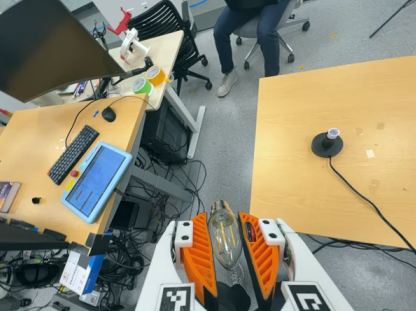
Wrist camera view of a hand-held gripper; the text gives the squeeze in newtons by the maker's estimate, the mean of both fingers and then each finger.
{"total": 11.0, "left": 11.2, "right": 10.8}